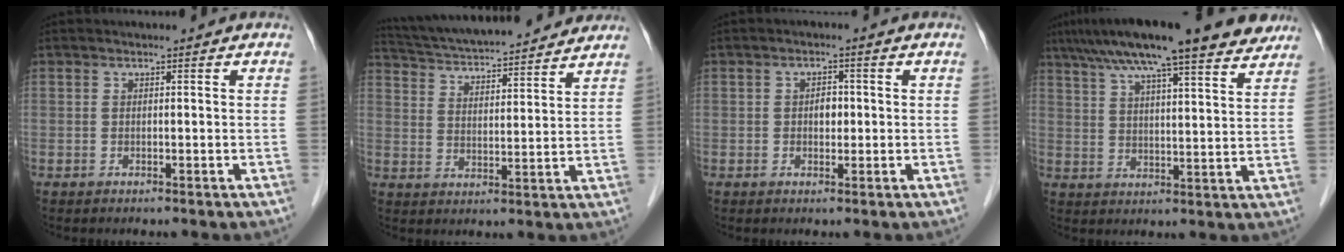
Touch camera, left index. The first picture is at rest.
{"total": 19.3, "force": [17.6, 2.5, 7.5], "torque": [-0.129, 0.036, 0.264]}
{"total": 2.2, "force": [0.0, 1.4, 1.7], "torque": [-0.026, 0.006, 0.000]}
{"total": 19.6, "force": [15.4, 2.6, 11.8], "torque": [-0.198, 0.037, 0.216]}